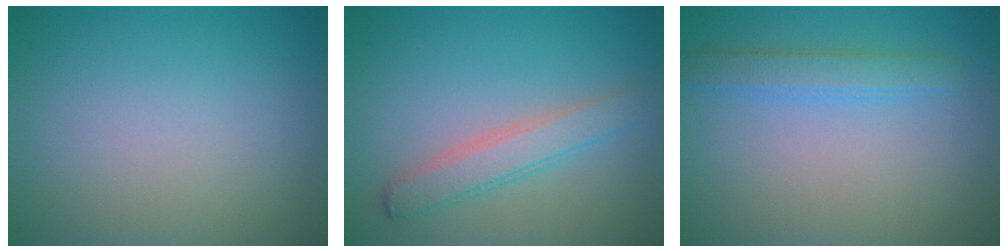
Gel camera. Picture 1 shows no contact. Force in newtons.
{"total": 2.9, "press": 2.9, "slide": 0.1}
{"total": 2.3, "press": 2.3, "slide": 0.2}